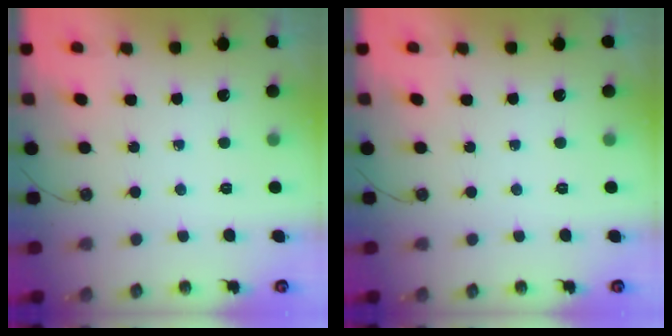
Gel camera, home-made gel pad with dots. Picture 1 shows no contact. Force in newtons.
{"total": 0.0}